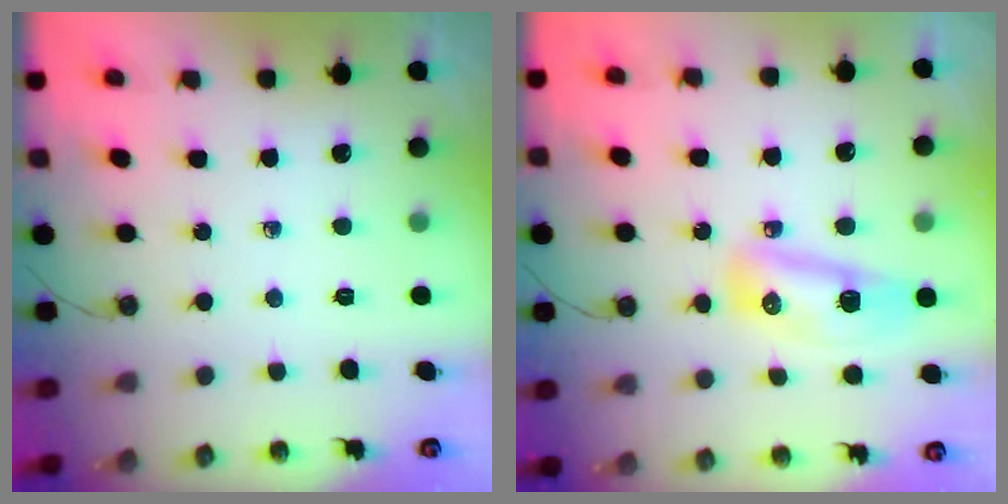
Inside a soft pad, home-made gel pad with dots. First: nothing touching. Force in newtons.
{"total": 9.8, "press": 9.8, "slide": 1.1}